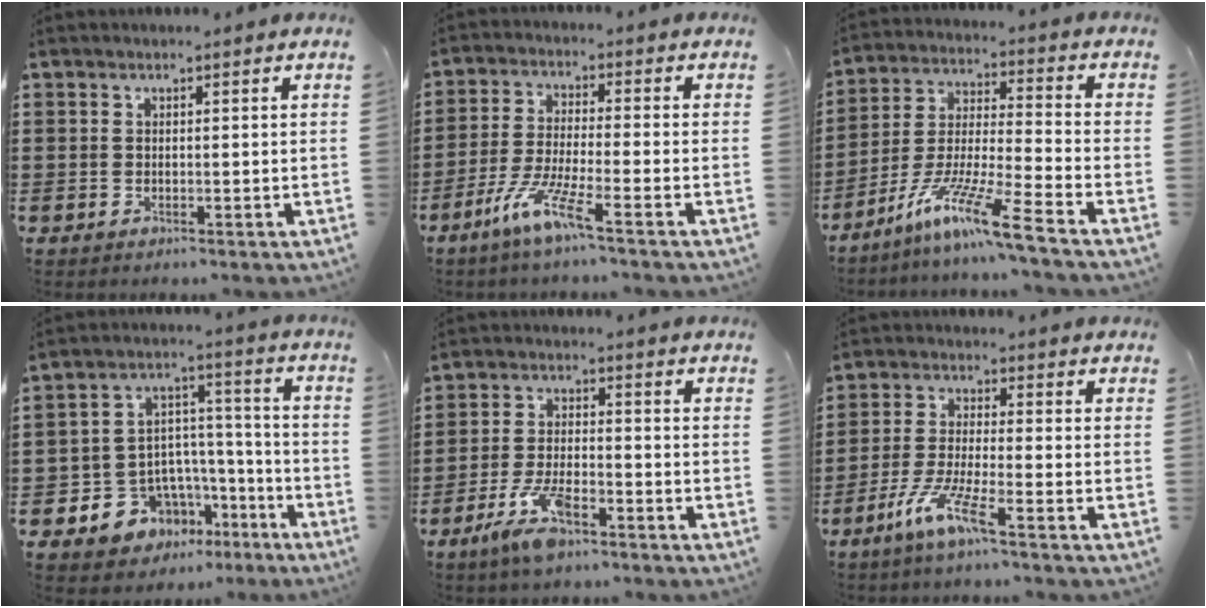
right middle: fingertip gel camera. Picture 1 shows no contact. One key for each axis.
{"total": 7.4, "fx": -4.8, "fy": 0.5, "fz": 5.5, "tx": -0.119, "ty": -0.011, "tz": -0.093}
{"total": 11.0, "fx": -8.3, "fy": -0.1, "fz": 7.2, "tx": -0.148, "ty": -0.007, "tz": -0.166}
{"total": 7.5, "fx": -4.8, "fy": 5.7, "fz": 0.5, "tx": -0.034, "ty": 0.013, "tz": -0.086}
{"total": 7.0, "fx": -4.4, "fy": 2.3, "fz": 5.0, "tx": -0.114, "ty": -0.001, "tz": -0.083}
{"total": 6.9, "fx": -4.5, "fy": 0.6, "fz": 5.2, "tx": -0.116, "ty": -0.010, "tz": -0.087}